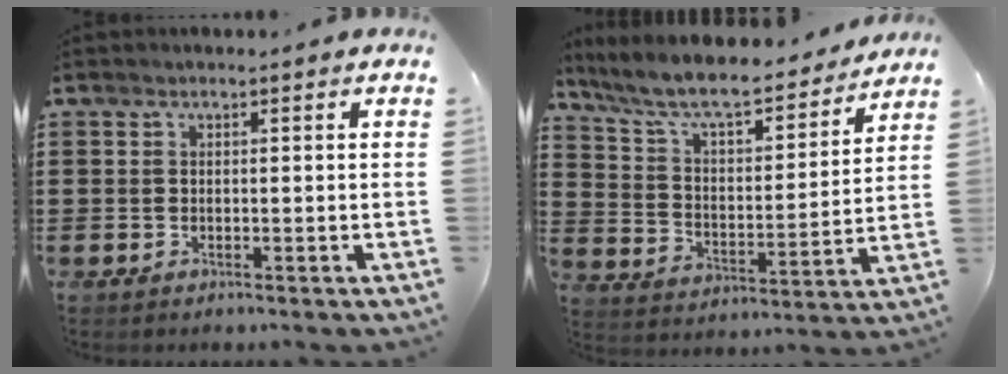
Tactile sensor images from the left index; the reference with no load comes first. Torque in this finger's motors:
{"motor_torque": [1.31, -0.83, 0.37, 0.21]}